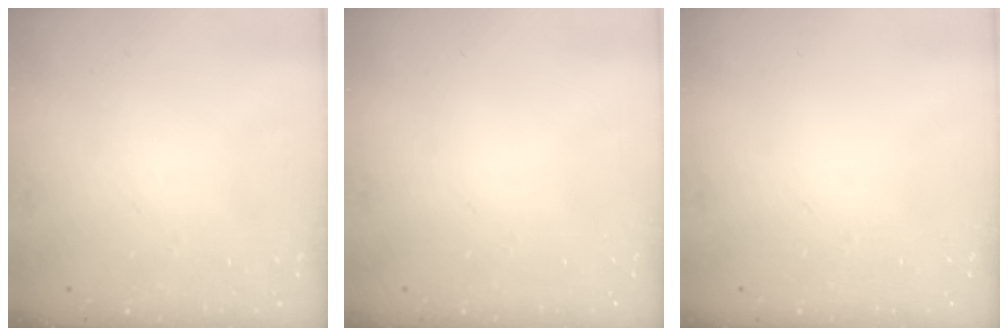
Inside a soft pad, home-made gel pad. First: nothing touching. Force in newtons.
{"total": 0.0}
{"total": 0.0}